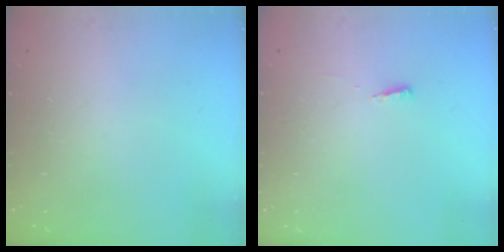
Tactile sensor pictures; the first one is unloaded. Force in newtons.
{"total": 3.1, "press": 3.0, "slide": 0.9}